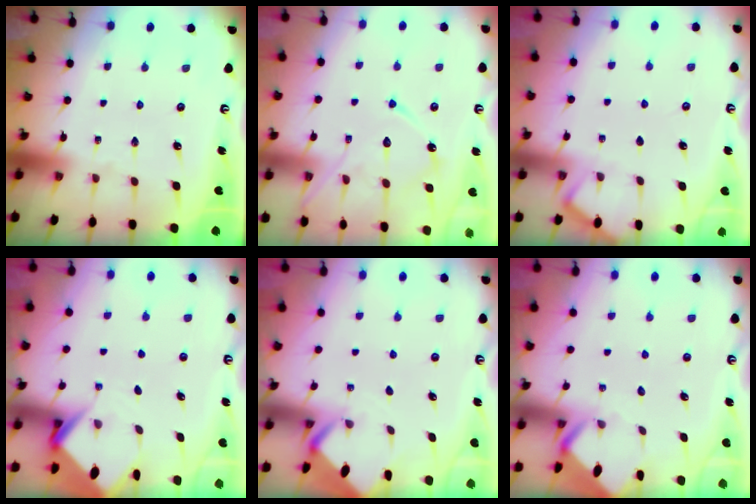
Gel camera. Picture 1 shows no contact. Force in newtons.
{"total": 13.0, "press": 13.0, "slide": 1.2}
{"total": 2.7, "press": 2.6, "slide": 0.3}
{"total": 4.2, "press": 4.2, "slide": 0.2}
{"total": 2.2, "press": 2.2, "slide": 0.1}
{"total": 2.9, "press": 2.9, "slide": 0.1}